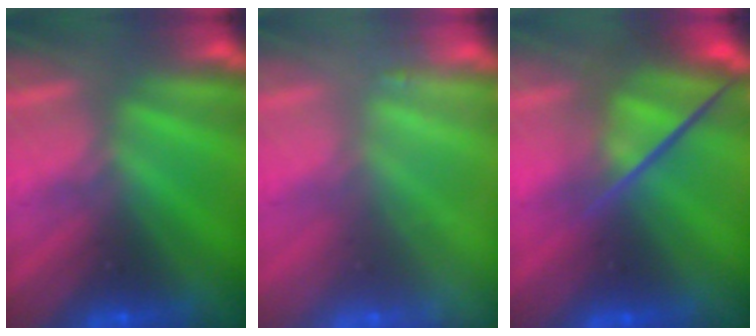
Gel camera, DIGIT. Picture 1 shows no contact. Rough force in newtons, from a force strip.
{"total": 2.3}
{"total": 3.3}